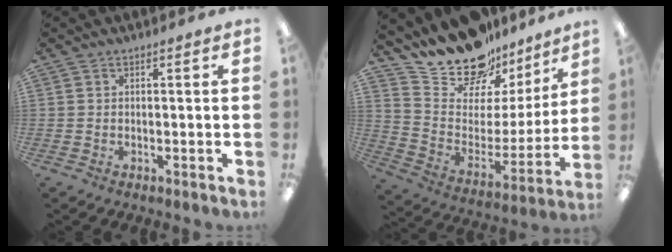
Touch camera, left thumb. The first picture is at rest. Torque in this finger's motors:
{"motor_torque": [0.83, 0.62, 1.37, -1.41, 0.13]}